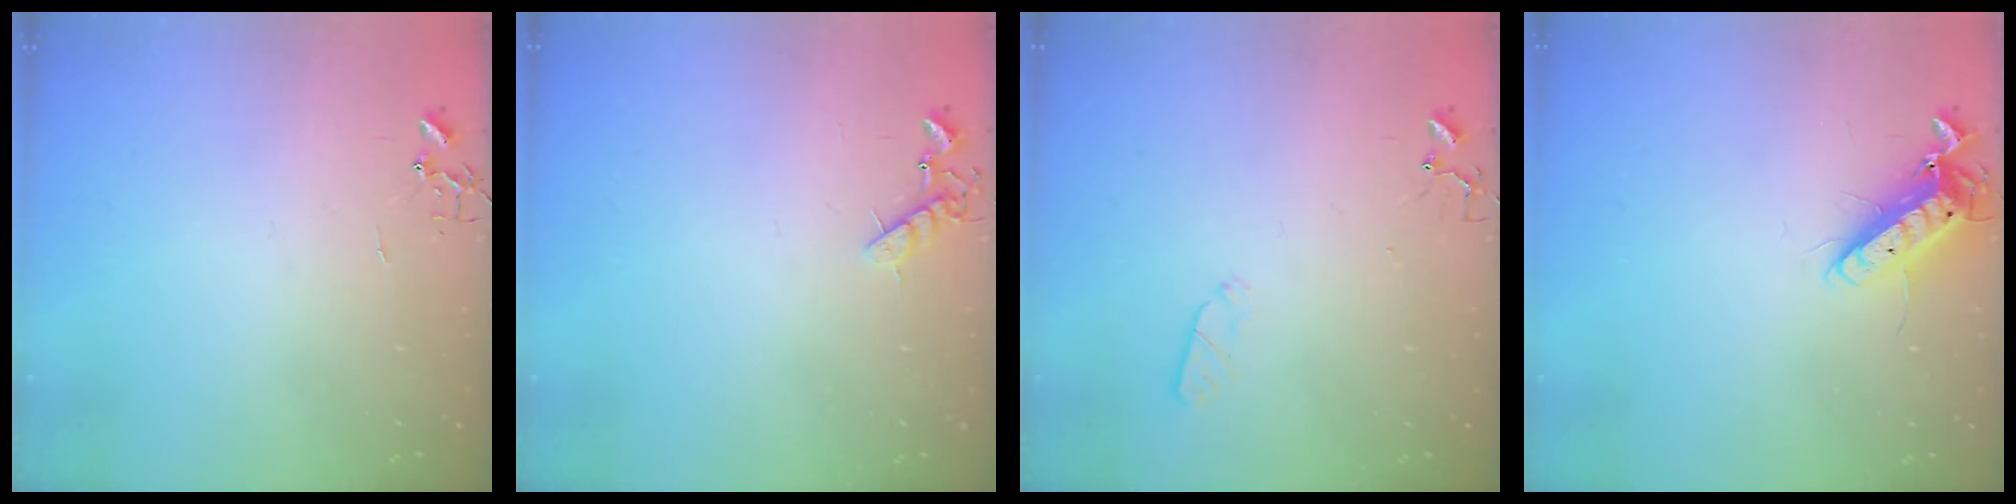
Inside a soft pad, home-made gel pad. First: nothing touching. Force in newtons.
{"total": 6.3, "press": 6.2, "slide": 0.9}
{"total": 3.6, "press": 3.6, "slide": 0.5}
{"total": 12.2, "press": 12.1, "slide": 1.7}